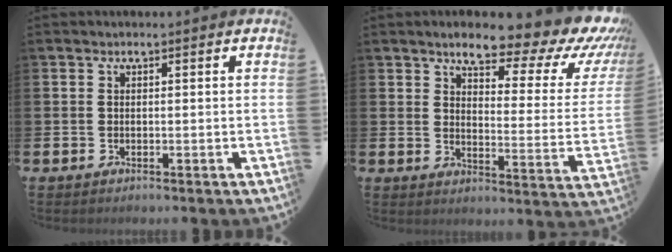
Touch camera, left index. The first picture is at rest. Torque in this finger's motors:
{"motor_torque": [1.33, -0.82, 0.38, 0.21]}